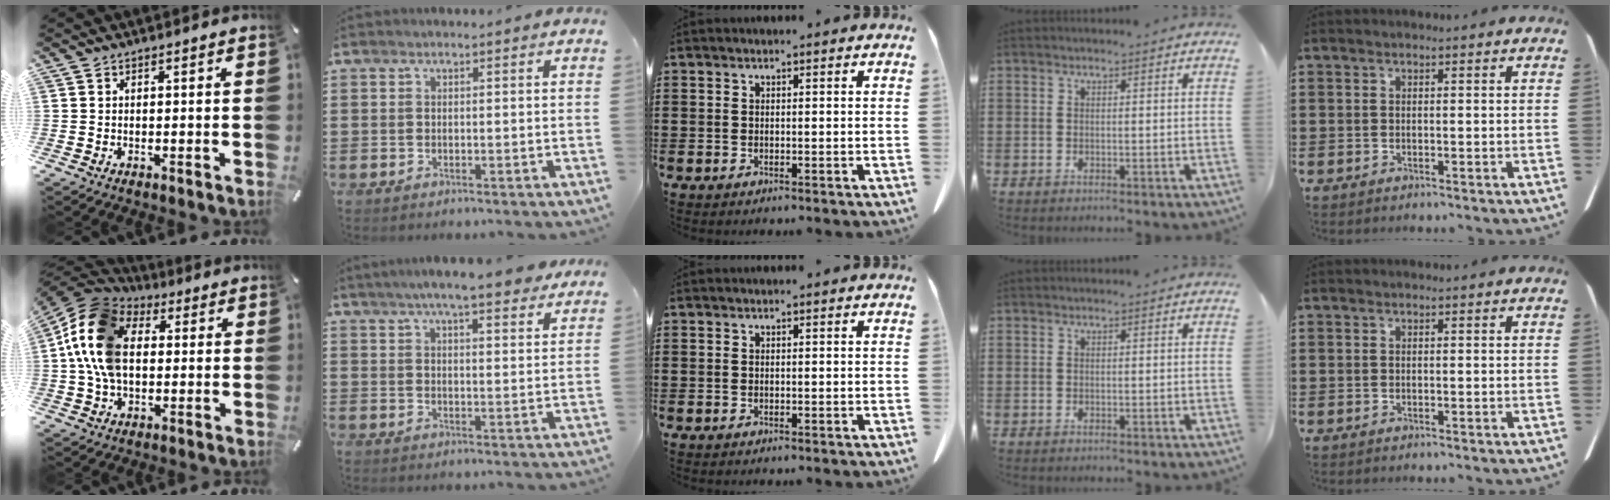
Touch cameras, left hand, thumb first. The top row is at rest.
{"thumb": {"total": 15.8, "force": [0.8, 11.7, 10.6], "torque": [-0.251, 0.018, 0.009]}, "index": {"total": 7.0, "force": [6.0, 0.8, 3.6], "torque": [-0.080, -0.014, 0.105]}}